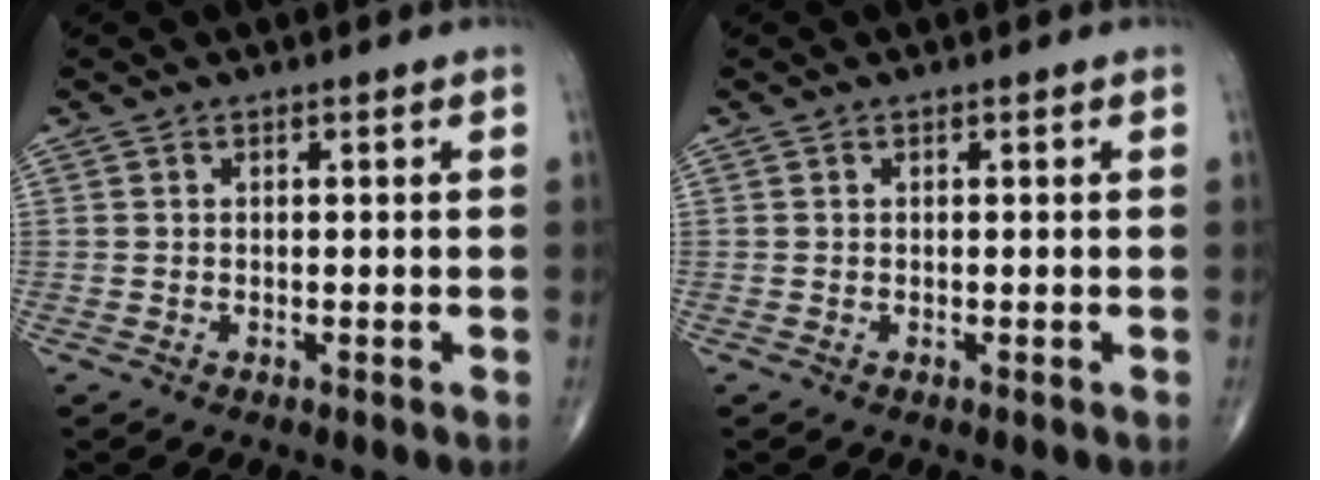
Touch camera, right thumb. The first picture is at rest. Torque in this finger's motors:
{"motor_torque": [0.00, 0.00, 0.00, 0.00, 0.00]}